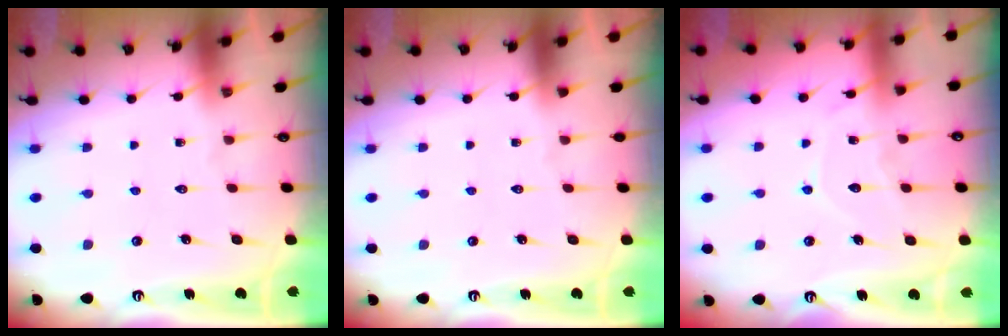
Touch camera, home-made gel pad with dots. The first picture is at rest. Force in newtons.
{"total": 0.0}
{"total": 8.0, "press": 8.0, "slide": 0.8}